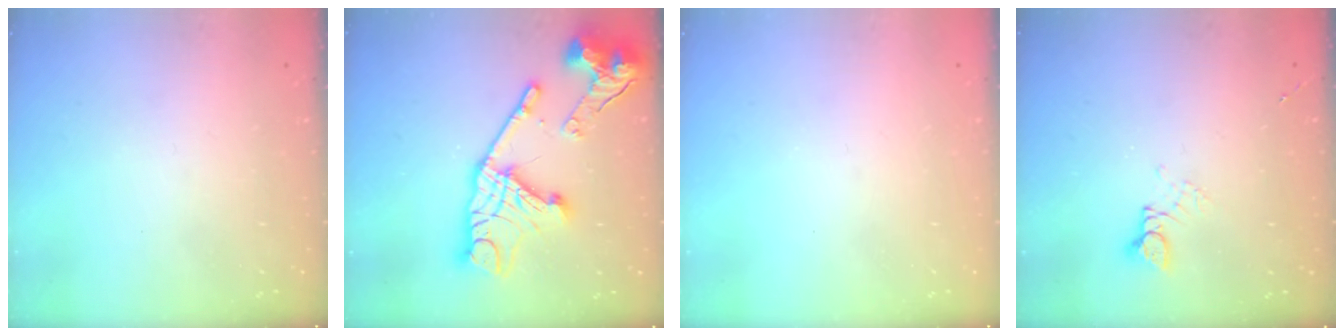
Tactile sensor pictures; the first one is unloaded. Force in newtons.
{"total": 22.9, "press": 22.8, "slide": 2.1}
{"total": 0.0}
{"total": 2.6, "press": 2.6, "slide": 0.1}